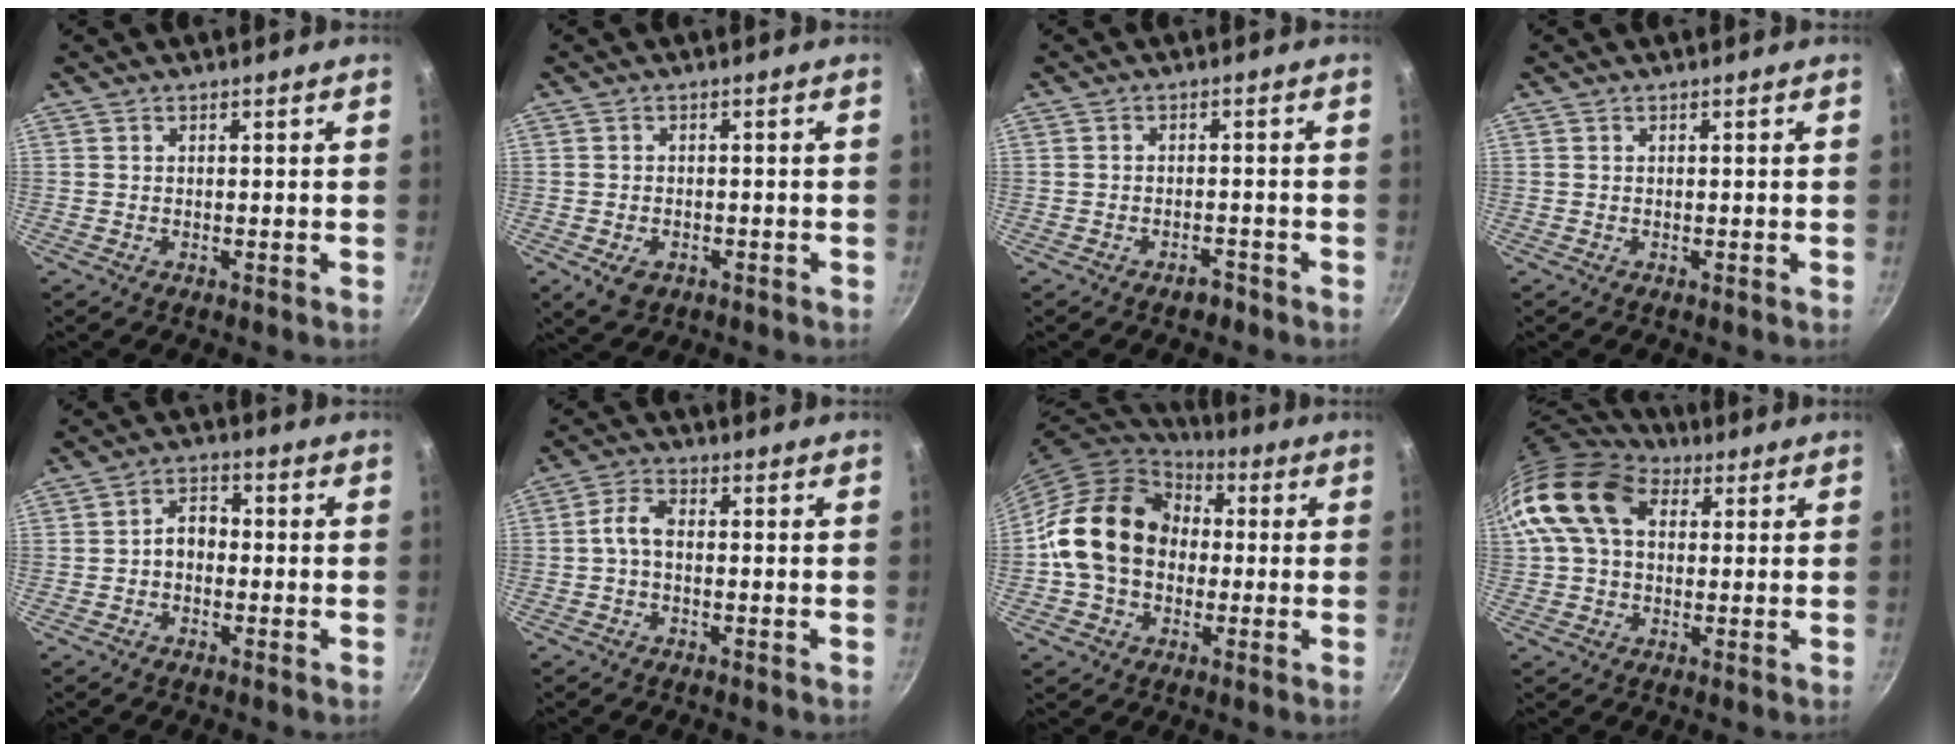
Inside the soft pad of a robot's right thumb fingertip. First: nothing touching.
{"total": 4.1, "force": [-1.7, 2.9, 2.5], "torque": [-0.040, 0.006, -0.020]}
{"total": 2.2, "force": [-1.7, 1.1, 0.9], "torque": [-0.003, 0.023, -0.017]}
{"total": 0.0}
{"total": 4.7, "force": [-0.8, 3.5, 3.1], "torque": [-0.027, 0.023, -0.022]}
{"total": 4.2, "force": [-0.6, 2.4, 3.4], "torque": [-0.070, 0.022, -0.020]}
{"total": 17.6, "force": [0.4, 14.0, 10.6], "torque": [-0.159, 0.038, -0.001]}
{"total": 15.3, "force": [3.6, 10.7, 10.3], "torque": [-0.183, 0.026, 0.049]}